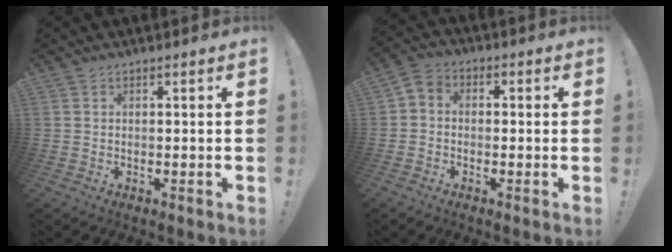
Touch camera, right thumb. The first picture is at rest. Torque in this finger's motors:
{"motor_torque": [0.01, 0.05, 0.24, -0.28, 0.15]}